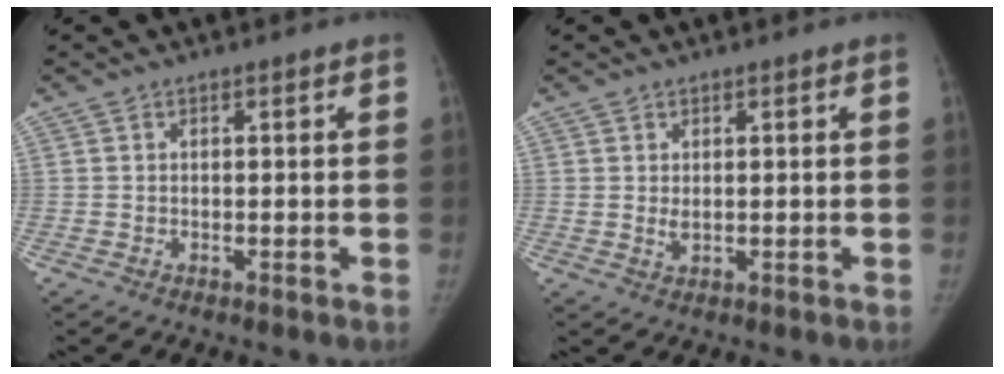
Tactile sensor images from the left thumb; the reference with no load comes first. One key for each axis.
{"total": 1.5, "fx": 0.2, "fy": 0.9, "fz": 1.2, "tx": -0.015, "ty": -0.006, "tz": 0.009}